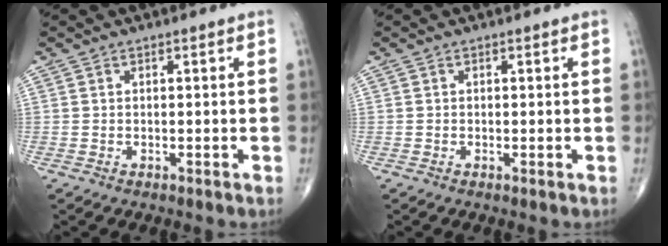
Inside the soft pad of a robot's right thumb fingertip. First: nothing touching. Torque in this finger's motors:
{"motor_torque": [0.18, -0.04, -0.08, -0.16, 0.02]}